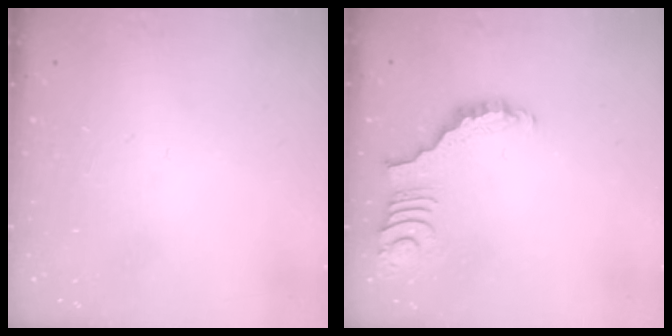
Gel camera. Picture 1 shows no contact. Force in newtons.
{"total": 4.0, "press": 3.9, "slide": 0.7}